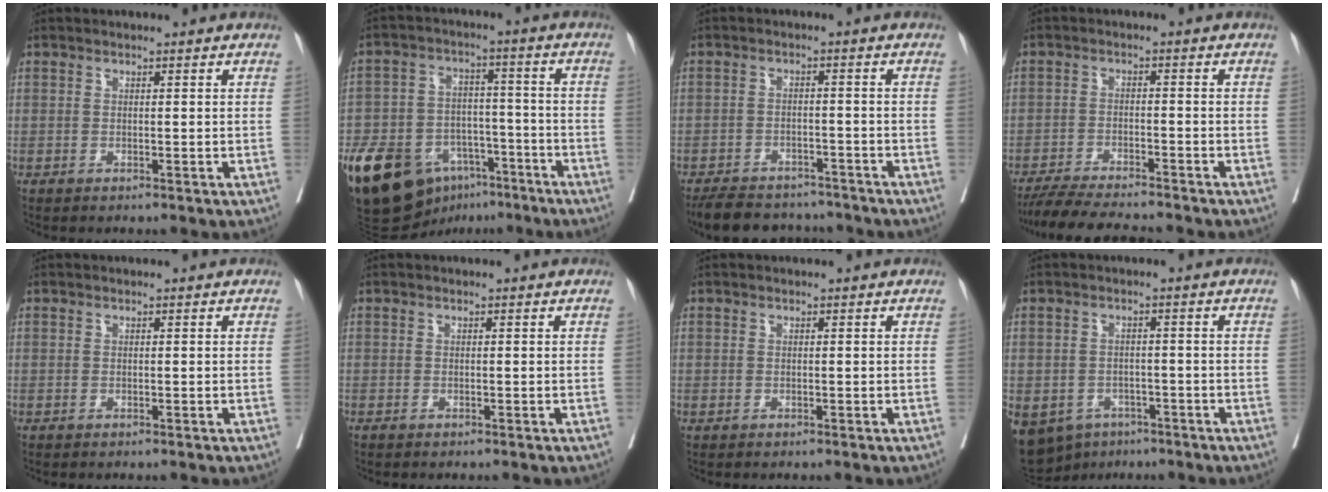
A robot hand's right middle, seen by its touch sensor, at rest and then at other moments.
{"total": 16.8, "force": [-10.2, 10.0, 9.0], "torque": [-0.159, 0.021, -0.165]}
{"total": 10.8, "force": [-9.8, 3.5, 3.1], "torque": [-0.050, 0.005, -0.135]}
{"total": 9.4, "force": [-8.6, 0.4, 3.7], "torque": [-0.055, -0.015, -0.140]}
{"total": 0.0}
{"total": 0.0}
{"total": 0.0}
{"total": 14.7, "force": [-8.0, 11.1, 5.4], "torque": [-0.159, -0.004, -0.103]}